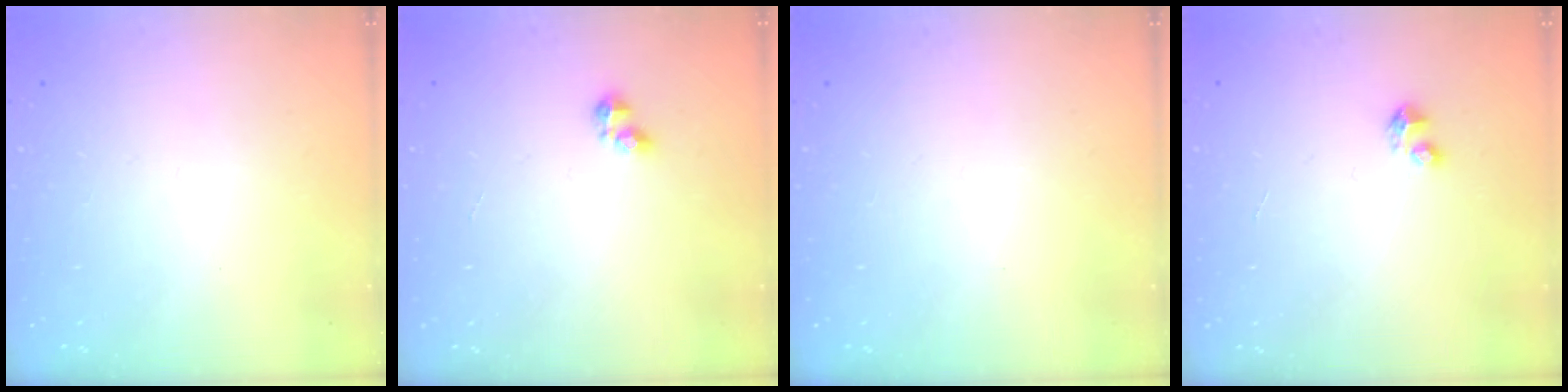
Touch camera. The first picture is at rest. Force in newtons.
{"total": 2.6, "press": 2.5, "slide": 0.5}
{"total": 0.0}
{"total": 2.8, "press": 2.8, "slide": 0.1}